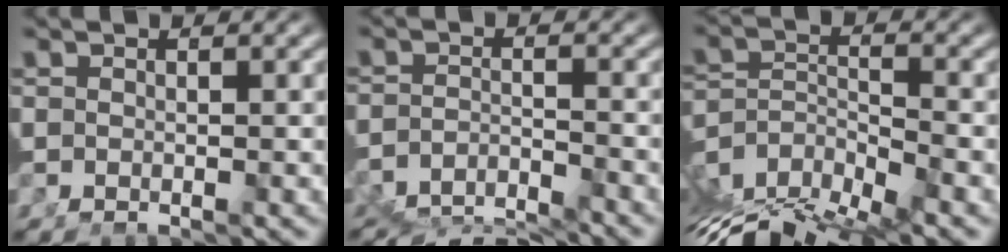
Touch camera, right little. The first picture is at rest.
{"total": 7.9, "force": [-6.1, 3.8, 3.2], "torque": [-0.057, -0.048, -0.079]}
{"total": 9.8, "force": [-5.6, 6.0, 5.4], "torque": [-0.125, -0.060, -0.072]}